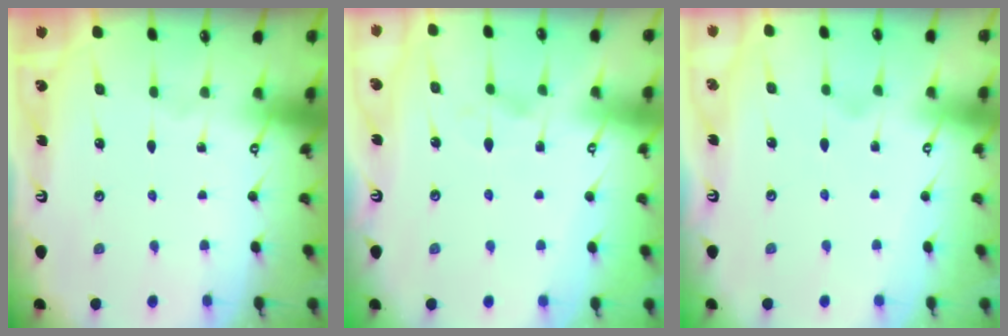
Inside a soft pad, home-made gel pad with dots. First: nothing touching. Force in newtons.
{"total": 1.9, "press": 1.5, "slide": 1.1}
{"total": 1.1, "press": 0.1, "slide": 1.1}